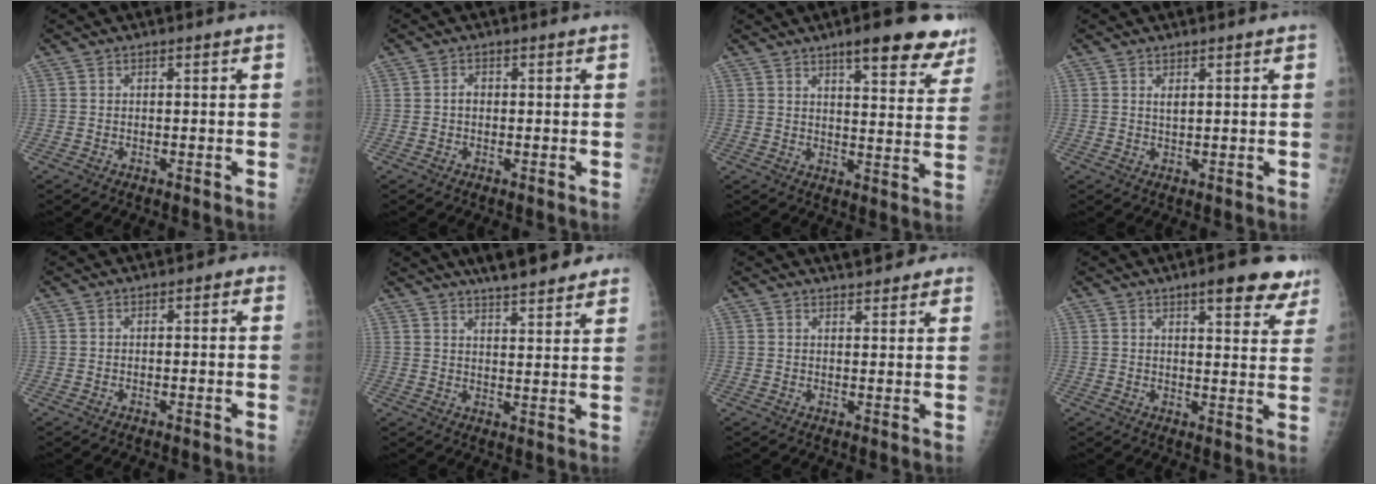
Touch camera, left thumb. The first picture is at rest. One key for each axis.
{"total": 1.3, "fx": -0.1, "fy": 1.0, "fz": 0.8, "tx": -0.007, "ty": 0.004, "tz": -0.005}
{"total": 14.5, "fx": 10.5, "fy": 3.9, "fz": 9.2, "tx": -0.077, "ty": -0.051, "tz": 0.124}
{"total": 1.4, "fx": 0.8, "fy": 0.4, "fz": 1.0, "tx": -0.017, "ty": -0.006, "tz": 0.016}
{"total": 1.2, "fx": 0.3, "fy": 0.8, "fz": 0.9, "tx": 0.000, "ty": 0.004, "tz": -0.006}
{"total": 14.2, "fx": 11.7, "fy": 3.1, "fz": 7.4, "tx": -0.083, "ty": -0.037, "tz": 0.155}
{"total": 8.2, "fx": 6.8, "fy": 2.7, "fz": 3.8, "tx": -0.029, "ty": -0.014, "tz": 0.081}
{"total": 10.7, "fx": 7.5, "fy": 3.1, "fz": 6.9, "tx": -0.053, "ty": -0.035, "tz": 0.086}